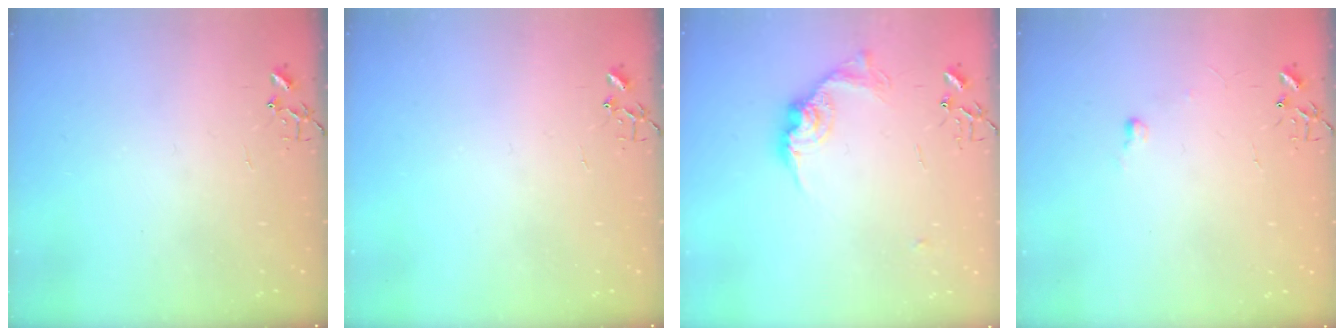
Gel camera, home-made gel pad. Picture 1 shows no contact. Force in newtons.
{"total": 0.0}
{"total": 13.4, "press": 13.3, "slide": 0.8}
{"total": 4.0, "press": 4.0, "slide": 0.6}